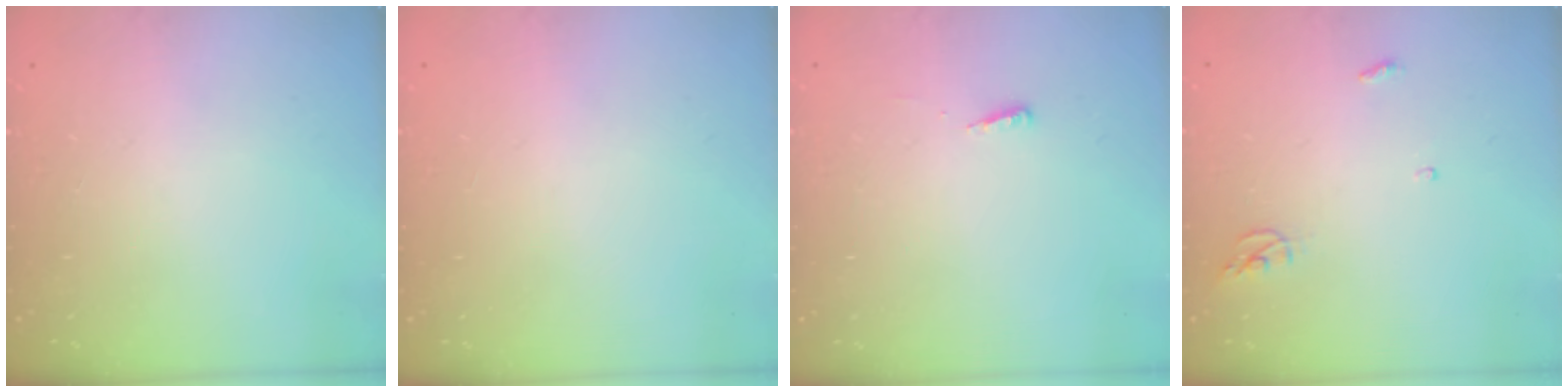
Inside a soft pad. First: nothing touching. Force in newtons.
{"total": 1.1, "press": 0.8, "slide": 0.7}
{"total": 3.1, "press": 3.0, "slide": 0.9}
{"total": 3.8, "press": 3.8, "slide": 0.3}